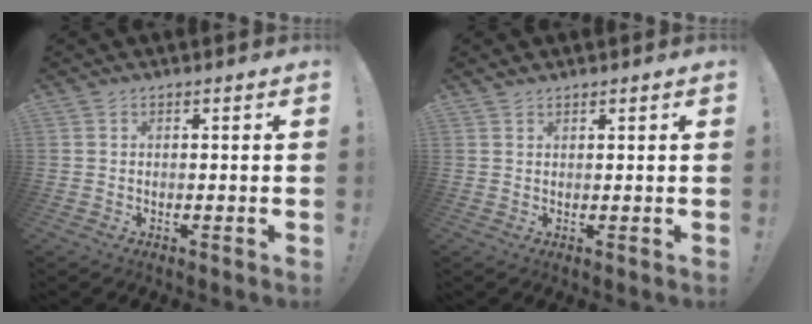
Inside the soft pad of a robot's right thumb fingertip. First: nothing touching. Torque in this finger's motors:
{"motor_torque": [-0.17, 0.39, 0.77, 0.75, 0.05]}